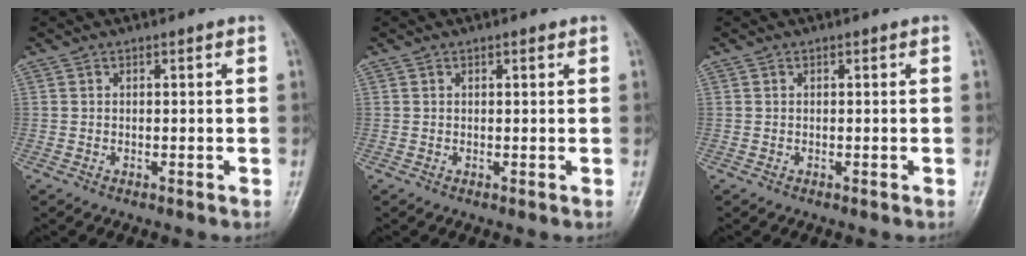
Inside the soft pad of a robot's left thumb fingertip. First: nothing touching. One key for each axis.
{"total": 0.7, "fx": 0.4, "fy": 0.2, "fz": 0.5, "tx": -0.008, "ty": -0.001, "tz": 0.006}
{"total": 0.0}